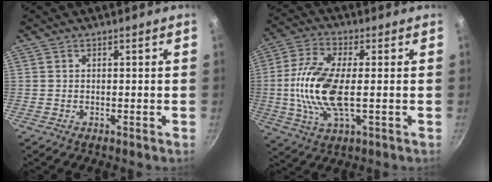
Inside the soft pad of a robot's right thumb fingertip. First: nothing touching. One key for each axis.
{"total": 13.5, "fx": -0.5, "fy": 5.8, "fz": 12.2, "tx": -0.257, "ty": 0.008, "tz": -0.017}